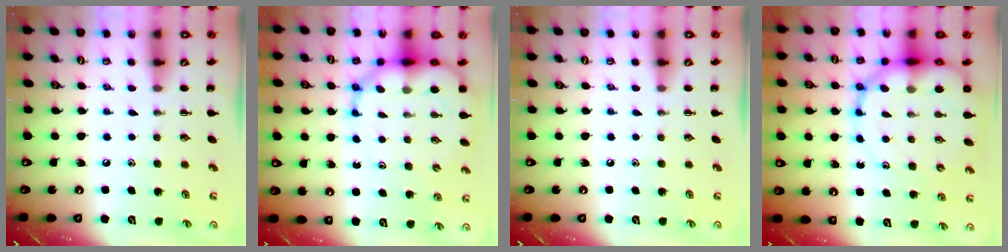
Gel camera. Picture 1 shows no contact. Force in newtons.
{"total": 12.6, "press": 12.1, "slide": 3.4}
{"total": 0.0}
{"total": 18.0, "press": 17.5, "slide": 4.3}